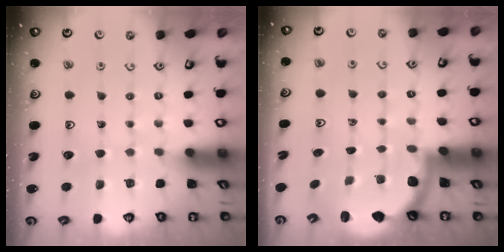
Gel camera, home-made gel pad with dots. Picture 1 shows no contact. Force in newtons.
{"total": 2.6, "press": 2.5, "slide": 0.6}